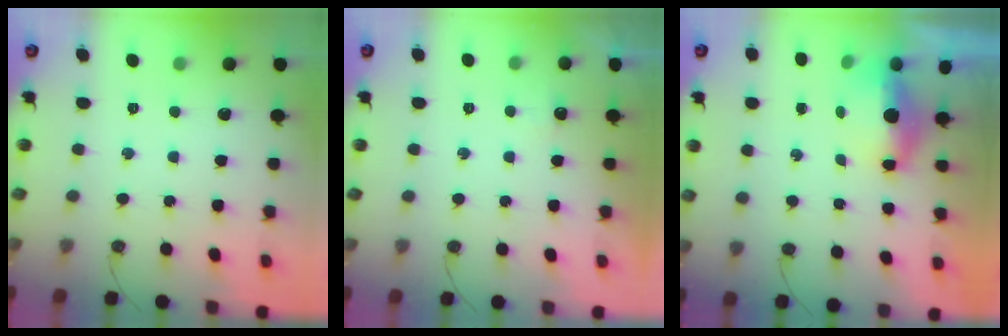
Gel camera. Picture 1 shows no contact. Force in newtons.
{"total": 3.2, "press": 3.1, "slide": 0.6}
{"total": 5.1, "press": 5.0, "slide": 1.2}